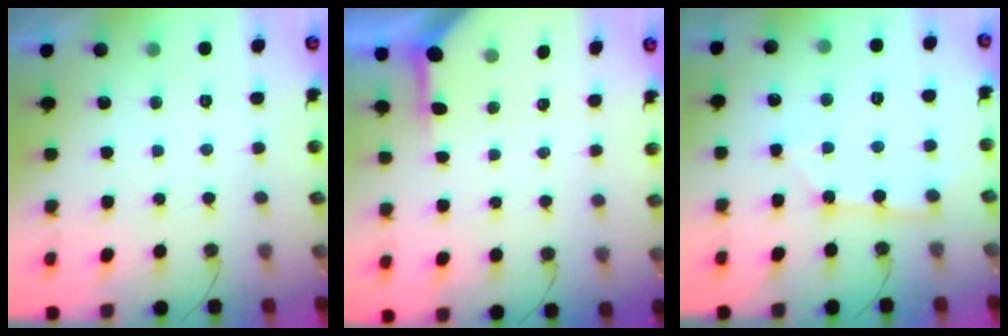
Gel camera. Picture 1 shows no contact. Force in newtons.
{"total": 3.9, "press": 3.9, "slide": 0.2}
{"total": 4.1, "press": 4.0, "slide": 0.4}